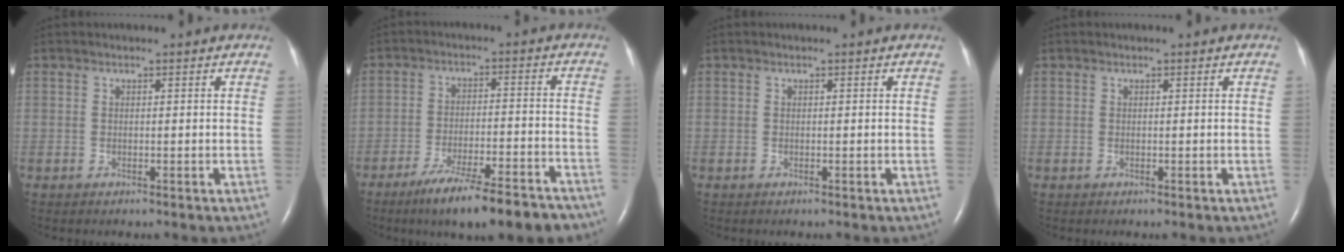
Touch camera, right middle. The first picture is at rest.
{"total": 15.2, "force": [-11.9, 2.3, 9.1], "torque": [-0.113, -0.009, -0.179]}
{"total": 0.0}
{"total": 0.0}